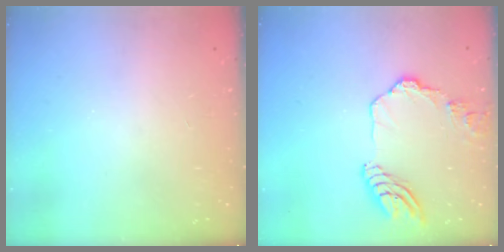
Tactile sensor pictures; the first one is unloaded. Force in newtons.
{"total": 13.8, "press": 13.7, "slide": 1.8}